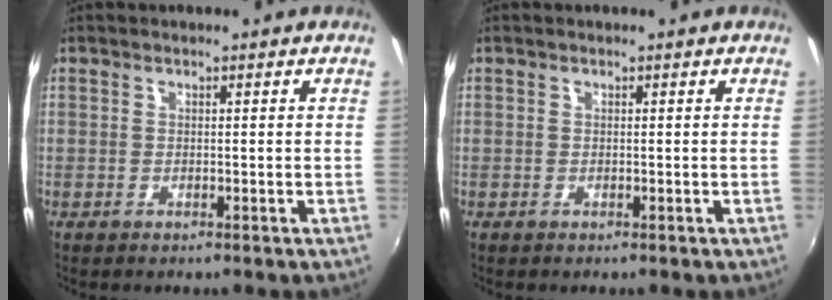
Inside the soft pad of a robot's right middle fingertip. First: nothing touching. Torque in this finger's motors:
{"motor_torque": [0.00, 0.00, 0.00, 0.00]}